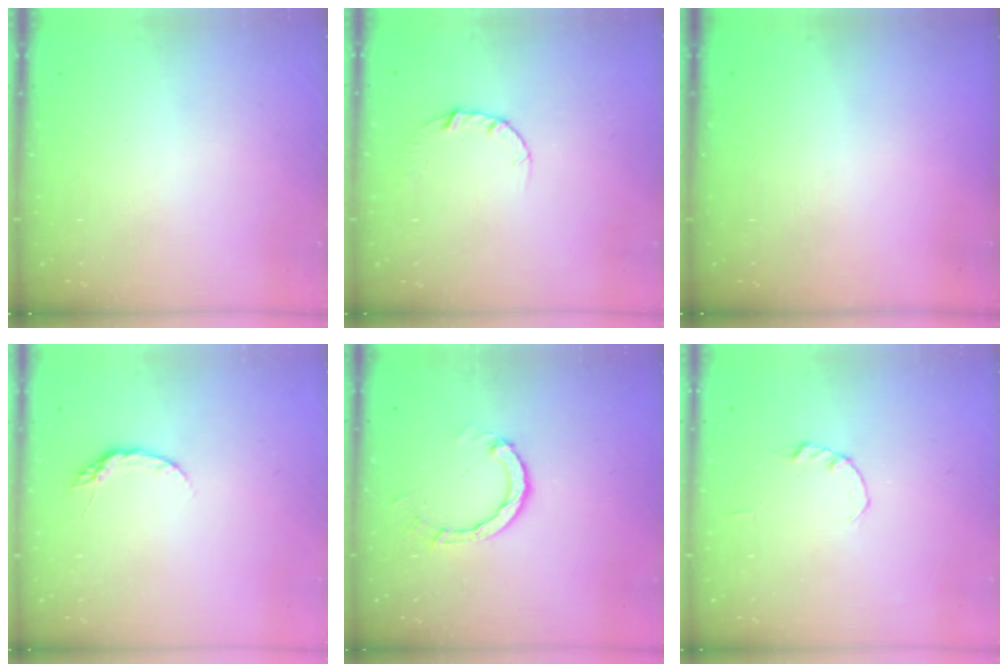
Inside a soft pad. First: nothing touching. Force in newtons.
{"total": 3.4, "press": 3.4, "slide": 0.4}
{"total": 0.0}
{"total": 4.9, "press": 4.8, "slide": 0.7}
{"total": 3.2, "press": 3.2, "slide": 0.2}
{"total": 0.0}